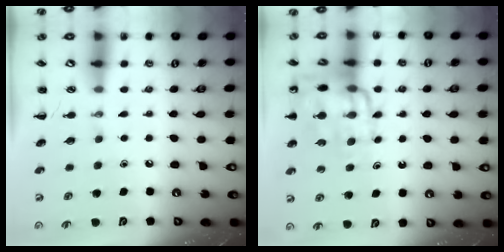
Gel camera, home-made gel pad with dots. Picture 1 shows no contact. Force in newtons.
{"total": 16.5, "press": 16.3, "slide": 2.5}